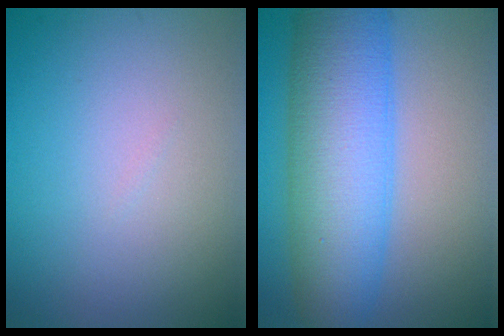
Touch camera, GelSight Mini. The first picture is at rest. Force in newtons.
{"total": 10.1, "press": 10.1, "slide": 0.1}